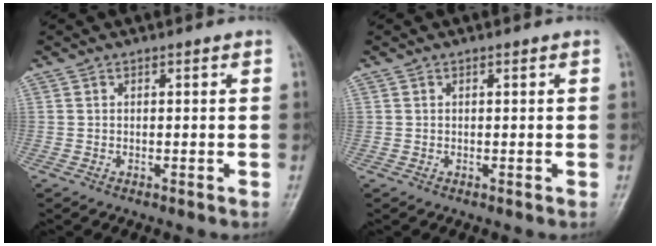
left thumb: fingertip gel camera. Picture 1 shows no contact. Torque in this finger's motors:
{"motor_torque": [-0.08, 0.01, -0.04, 0.18, 0.00]}